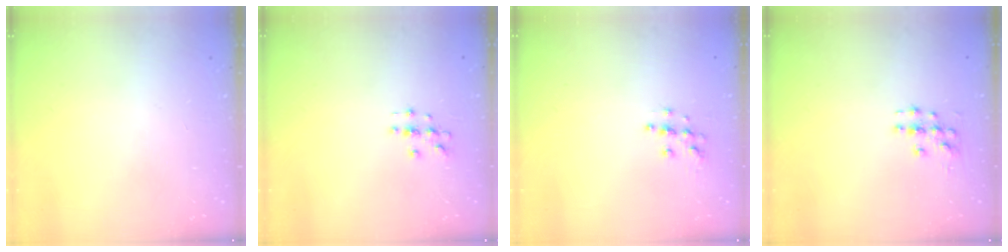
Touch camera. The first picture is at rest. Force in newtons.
{"total": 2.9, "press": 2.9, "slide": 0.3}
{"total": 5.6, "press": 5.6, "slide": 0.2}
{"total": 3.9, "press": 3.9, "slide": 0.2}